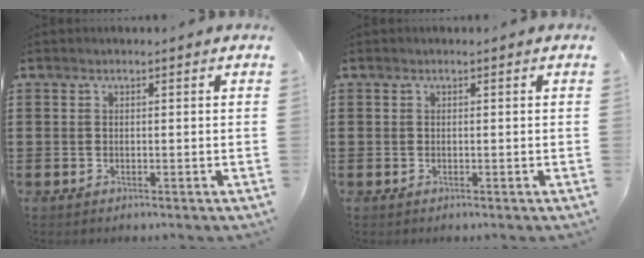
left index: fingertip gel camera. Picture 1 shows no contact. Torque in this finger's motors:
{"motor_torque": [0.00, 0.00, 0.00, 0.00]}